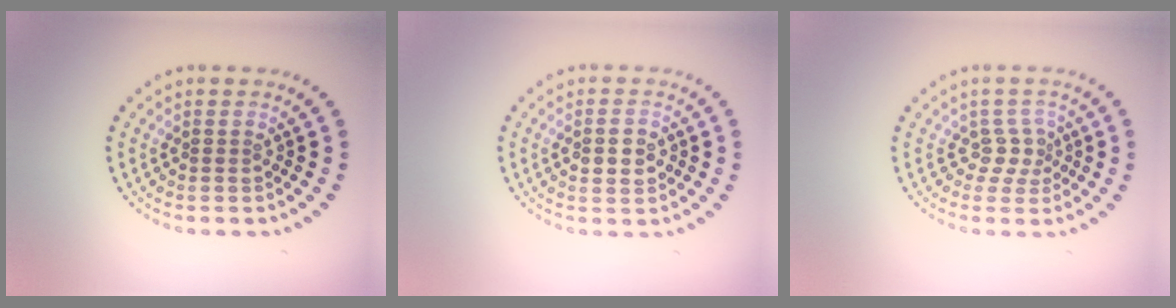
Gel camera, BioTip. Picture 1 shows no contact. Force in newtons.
{"total": 2.2, "press": 2.2, "slide": 0.2}
{"total": 1.9, "press": 1.4, "slide": 1.3}